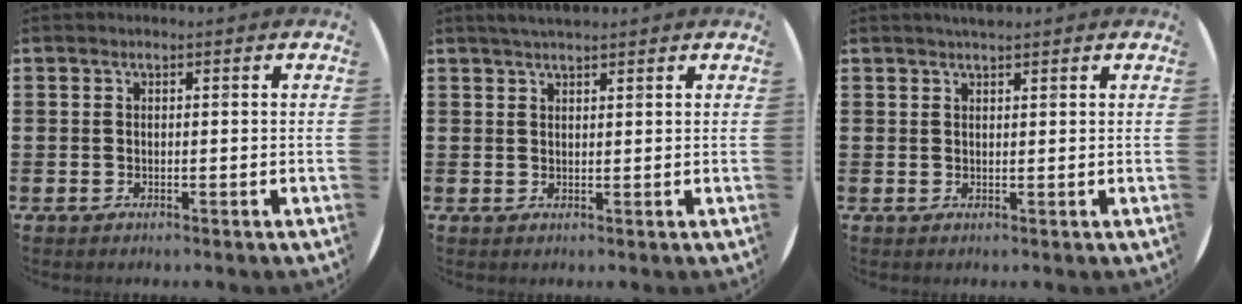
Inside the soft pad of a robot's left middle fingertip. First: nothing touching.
{"total": 1.9, "force": [1.7, 0.2, 0.7], "torque": [-0.017, 0.003, 0.033]}
{"total": 1.4, "force": [1.3, 0.1, 0.5], "torque": [-0.010, 0.001, 0.024]}